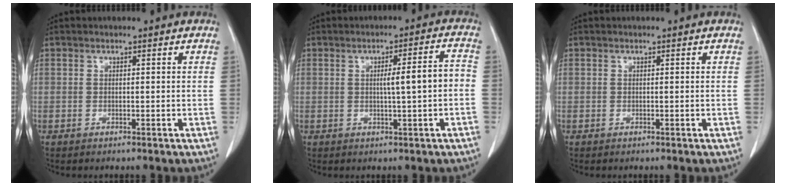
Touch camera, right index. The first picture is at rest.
{"total": 5.6, "force": [-0.5, 0.2, 5.6], "torque": [-0.086, 0.012, -0.005]}
{"total": 0.0}